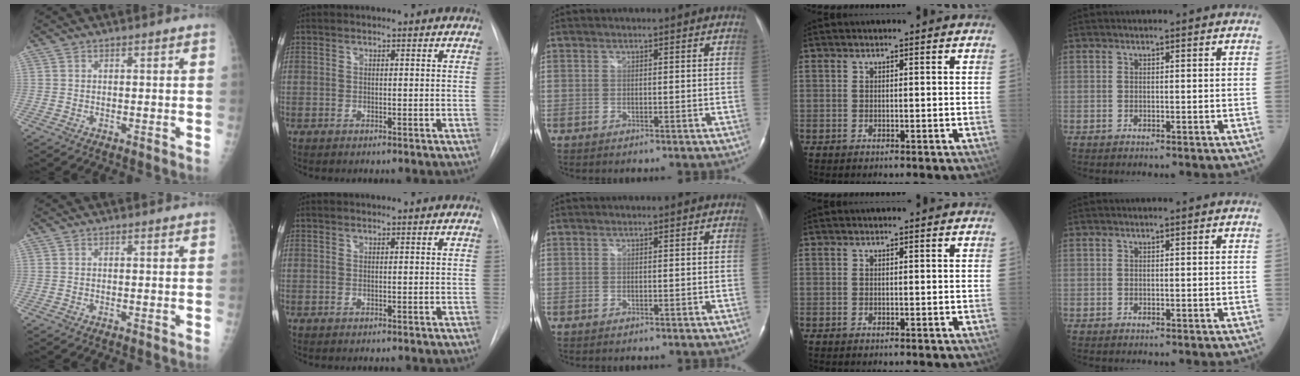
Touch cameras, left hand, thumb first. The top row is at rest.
{}